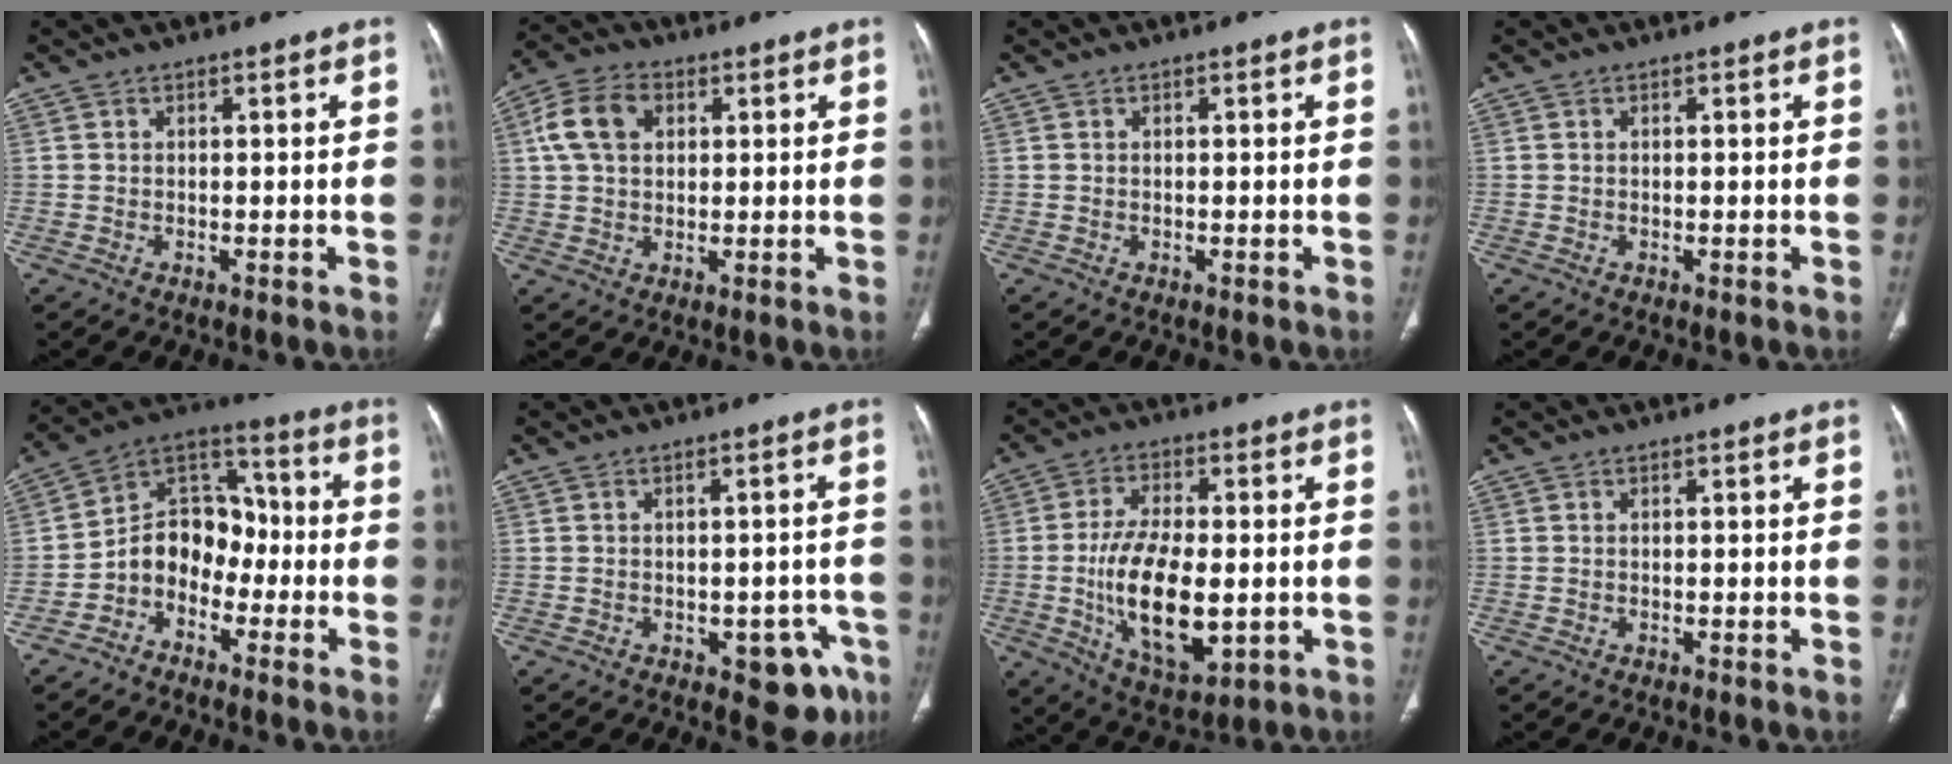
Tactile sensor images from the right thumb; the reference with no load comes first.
{"total": 8.6, "force": [2.4, 6.0, 5.7], "torque": [-0.106, 0.013, 0.040]}
{"total": 0.0}
{"total": 0.0}
{"total": 10.8, "force": [-3.9, 8.3, 5.7], "torque": [-0.063, 0.066, -0.084]}
{"total": 7.3, "force": [-3.7, 4.1, 4.8], "torque": [-0.020, 0.020, -0.039]}
{"total": 15.9, "force": [-2.2, 7.7, 13.8], "torque": [-0.233, -0.009, -0.027]}
{"total": 0.0}